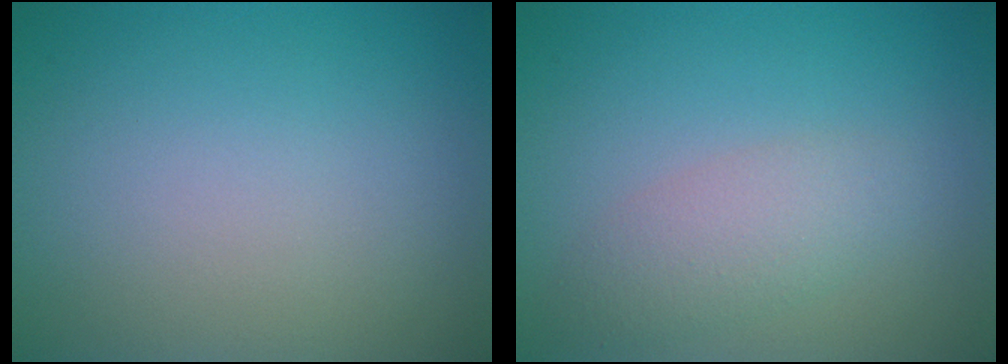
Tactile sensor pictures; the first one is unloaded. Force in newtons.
{"total": 2.6, "press": 2.6, "slide": 0.1}